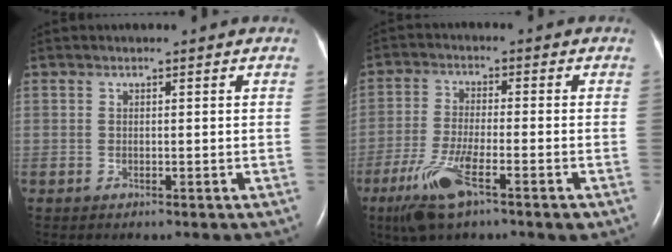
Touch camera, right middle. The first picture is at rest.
{"total": 9.4, "force": [-5.1, 1.3, 7.7], "torque": [-0.161, -0.021, -0.093]}